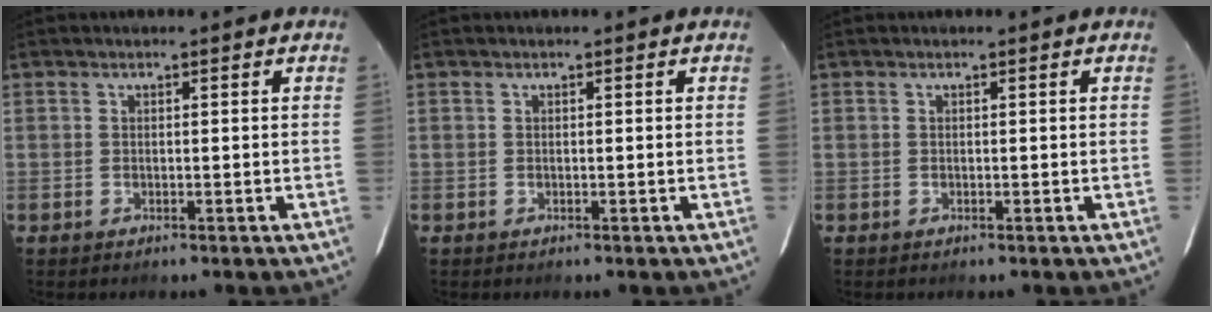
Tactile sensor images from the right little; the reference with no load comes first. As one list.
[{"total": 0.0}, {"total": 0.0}]